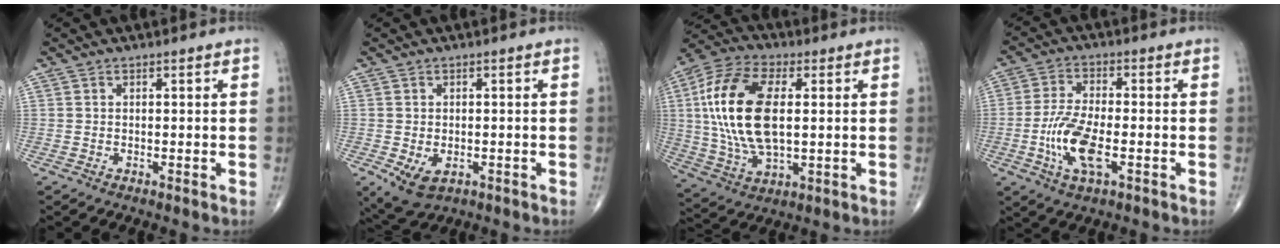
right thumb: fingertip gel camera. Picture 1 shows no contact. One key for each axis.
{"total": 5.6, "fx": -1.9, "fy": 3.6, "fz": 4.0, "tx": -0.066, "ty": -0.004, "tz": -0.021}
{"total": 19.8, "fx": 2.4, "fy": 9.9, "fz": 17.0, "tx": -0.353, "ty": 0.001, "tz": 0.042}
{"total": 10.2, "fx": -2.8, "fy": 4.0, "fz": 8.9, "tx": -0.186, "ty": 0.006, "tz": -0.054}